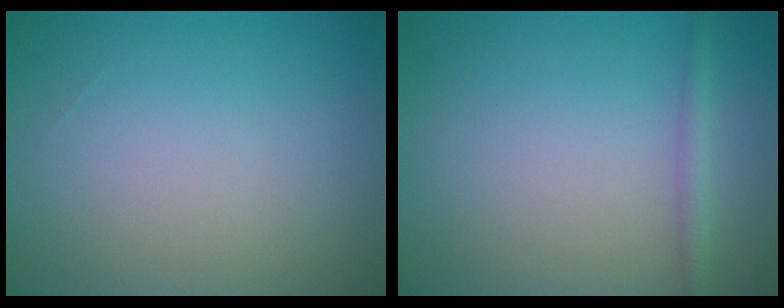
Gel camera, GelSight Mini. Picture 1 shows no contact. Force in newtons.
{"total": 1.4, "press": 1.4, "slide": 0.1}